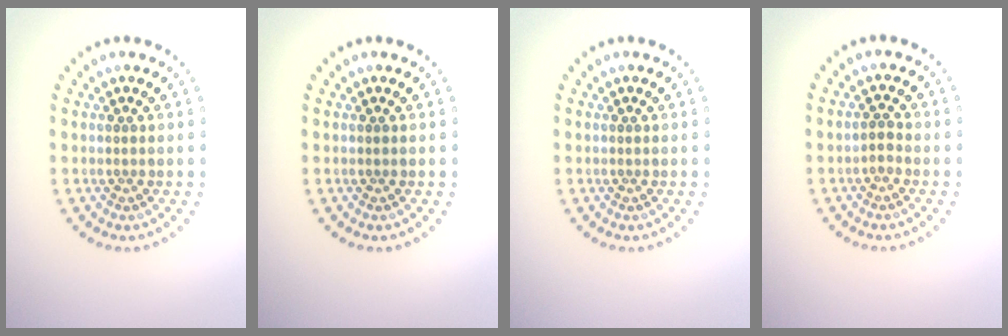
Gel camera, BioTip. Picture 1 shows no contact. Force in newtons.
{"total": 0.0}
{"total": 0.0}
{"total": 1.0, "press": 0.9, "slide": 0.5}